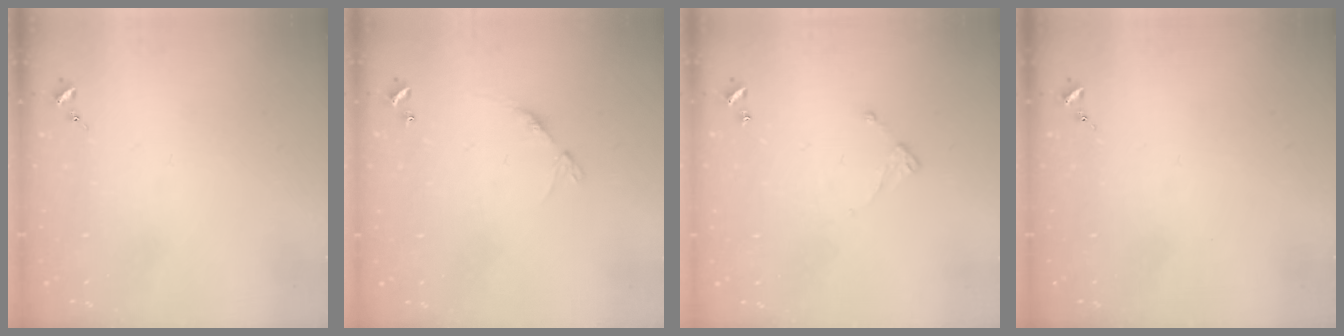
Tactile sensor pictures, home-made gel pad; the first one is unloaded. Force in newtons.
{"total": 8.4, "press": 8.4, "slide": 0.6}
{"total": 5.8, "press": 5.8, "slide": 0.5}
{"total": 0.0}